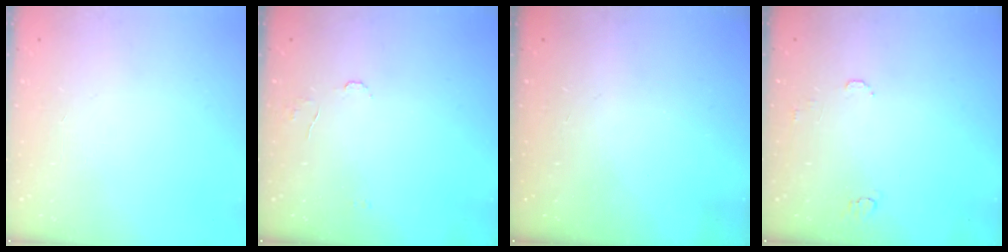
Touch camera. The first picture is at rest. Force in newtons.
{"total": 5.2, "press": 5.2, "slide": 0.4}
{"total": 0.0}
{"total": 5.2, "press": 5.2, "slide": 0.4}